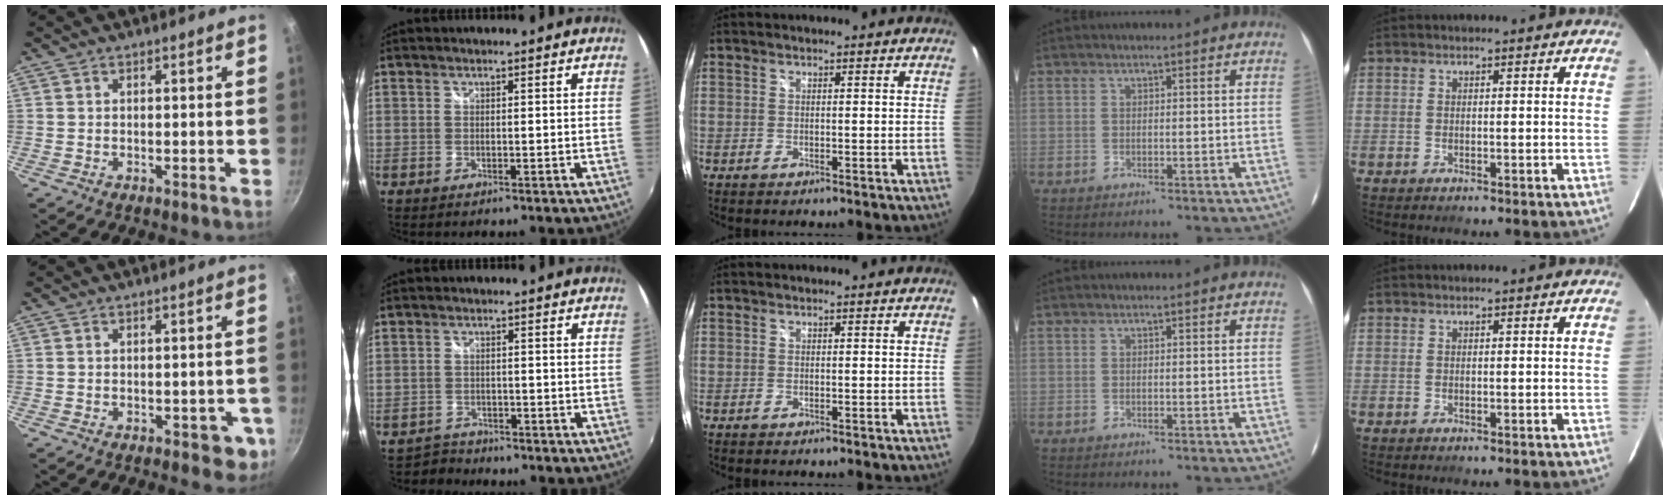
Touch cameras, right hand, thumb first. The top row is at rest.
{"thumb": {"total": 4.6, "force": [-1.5, 2.8, 3.3], "torque": [-0.013, 0.012, -0.012]}, "index": {"total": 2.6, "force": [-2.0, 1.5, -0.8], "torque": [0.009, 0.011, -0.037]}}